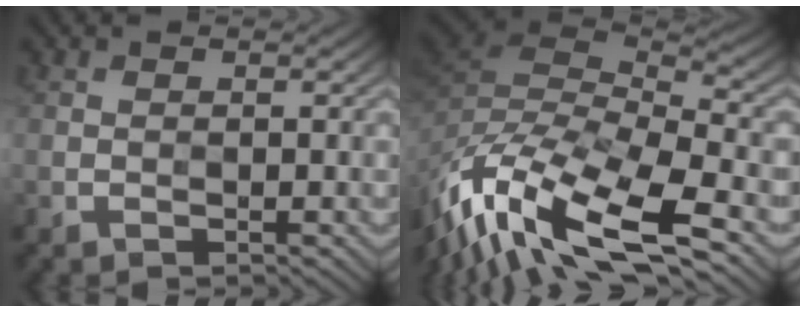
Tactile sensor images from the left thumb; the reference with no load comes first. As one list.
[{"total": 16.4, "force": [-9.0, 6.0, 12.4], "torque": [-0.307, -0.029, -0.149]}]